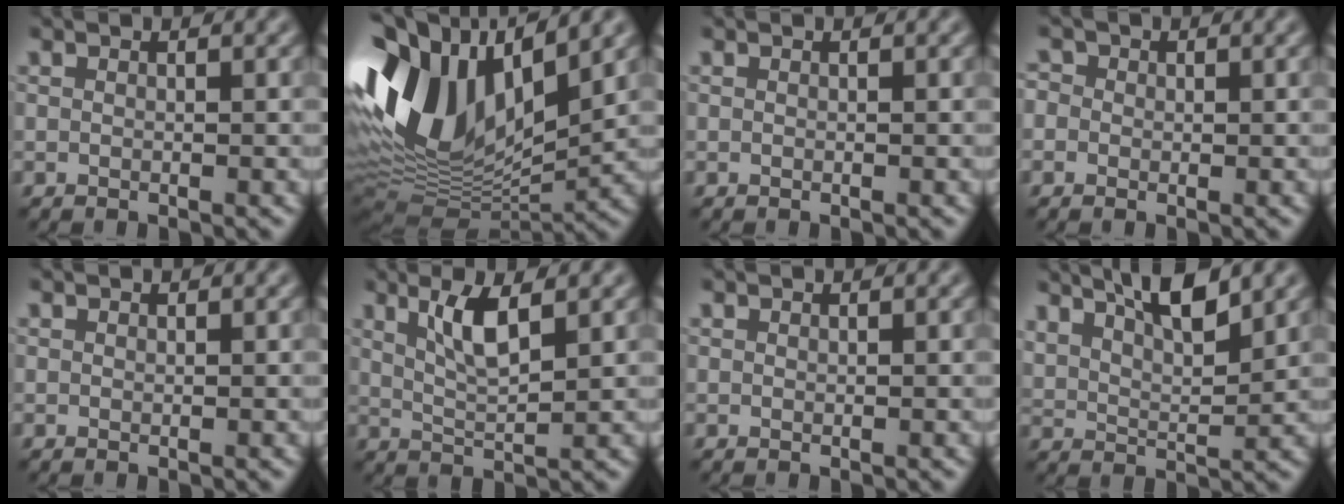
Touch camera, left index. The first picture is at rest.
{"total": 14.4, "force": [3.3, 7.8, 11.6], "torque": [-0.241, 0.013, 0.058]}
{"total": 0.0}
{"total": 1.2, "force": [0.0, 1.2, 0.3], "torque": [-0.001, 0.007, -0.013]}
{"total": 0.0}
{"total": 3.5, "force": [1.5, 0.9, 3.1], "torque": [-0.063, -0.004, 0.034]}
{"total": 0.0}
{"total": 6.0, "force": [4.1, 1.7, 4.0], "torque": [-0.068, 0.010, 0.070]}